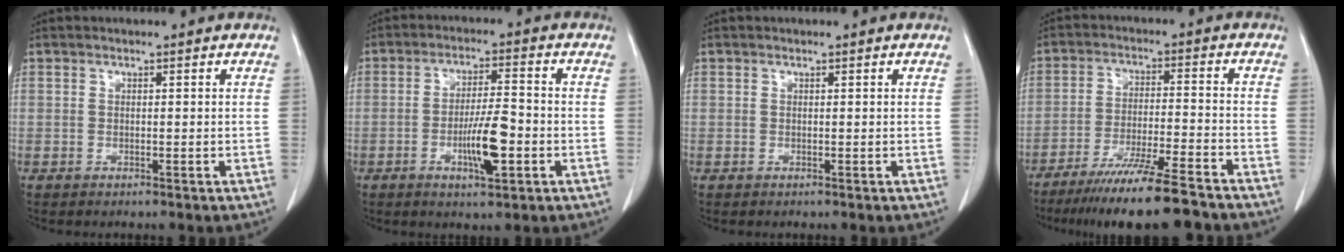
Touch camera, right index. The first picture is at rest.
{"total": 7.6, "force": [-2.5, 1.3, 7.0], "torque": [-0.129, -0.001, -0.040]}
{"total": 0.0}
{"total": 13.4, "force": [-11.0, 0.0, 7.8], "torque": [-0.125, -0.032, -0.177]}